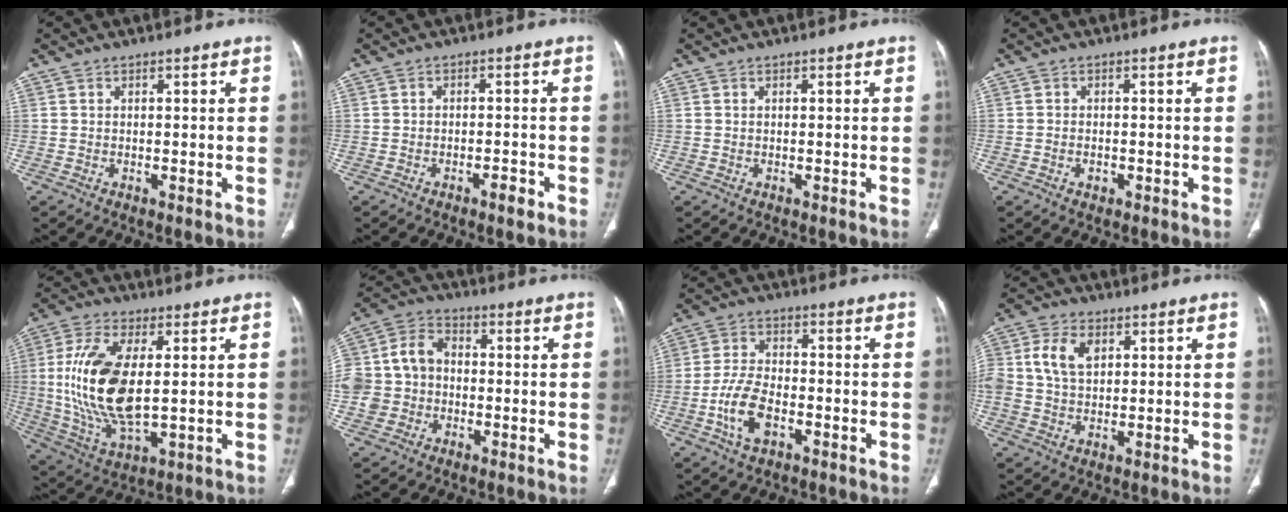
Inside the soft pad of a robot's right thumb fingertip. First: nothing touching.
{"total": 2.3, "force": [-1.5, 0.7, 1.5], "torque": [-0.023, 0.008, -0.026]}
{"total": 0.0}
{"total": 1.4, "force": [-0.6, 1.0, 0.8], "torque": [-0.010, 0.004, -0.007]}
{"total": 17.4, "force": [1.3, 8.0, 15.4], "torque": [-0.321, -0.013, 0.033]}
{"total": 11.5, "force": [-1.2, 9.9, 5.7], "torque": [-0.108, 0.038, -0.029]}
{"total": 8.6, "force": [-3.2, 4.7, 6.5], "torque": [-0.133, 0.016, -0.062]}
{"total": 7.9, "force": [2.1, 5.4, 5.3], "torque": [-0.103, 0.007, 0.041]}